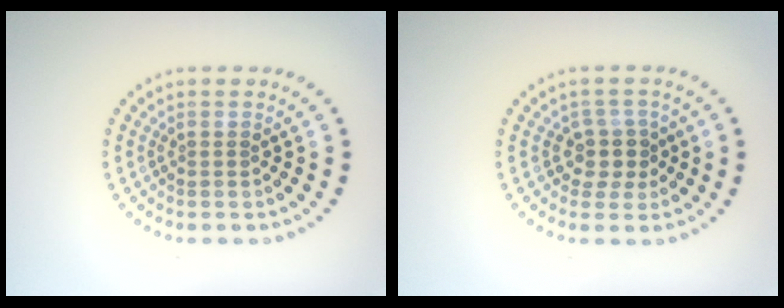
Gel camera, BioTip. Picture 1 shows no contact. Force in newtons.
{"total": 2.5, "press": 2.1, "slide": 1.4}